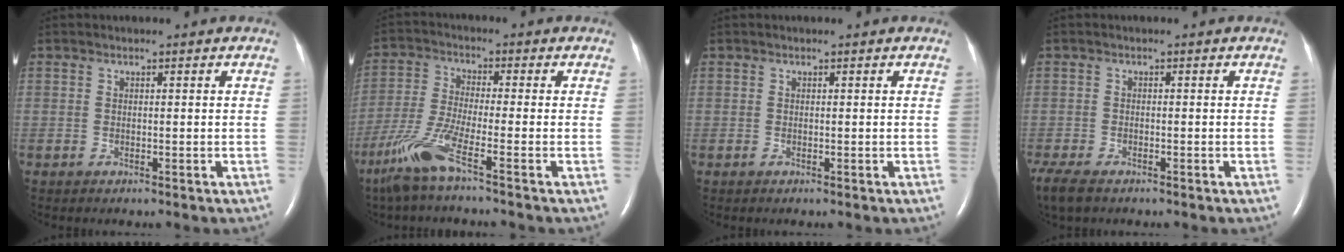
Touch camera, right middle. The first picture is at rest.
{"total": 7.8, "force": [-4.9, -0.2, 6.0], "torque": [-0.140, -0.019, -0.106]}
{"total": 0.0}
{"total": 6.8, "force": [-5.0, 2.6, 3.8], "torque": [-0.085, -0.017, -0.086]}